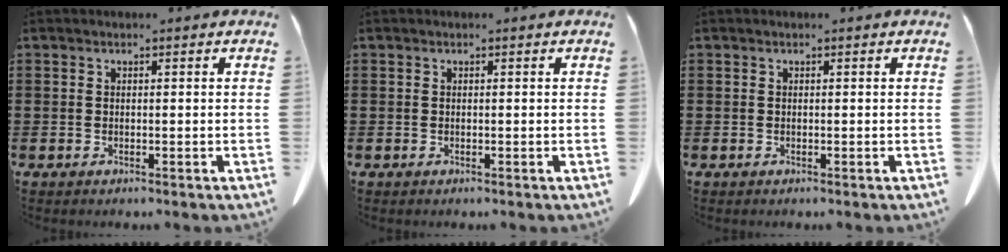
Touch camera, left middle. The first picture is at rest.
{"total": 0.0}
{"total": 0.0}